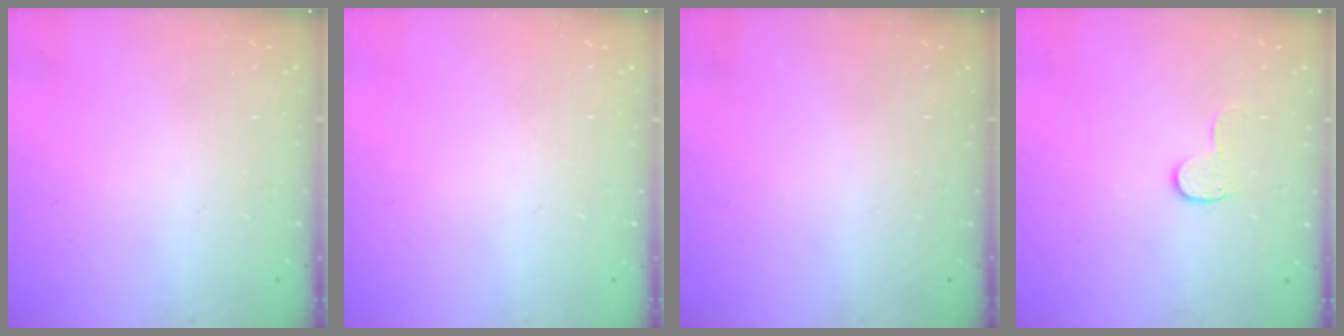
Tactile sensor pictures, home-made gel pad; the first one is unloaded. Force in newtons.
{"total": 0.0}
{"total": 0.0}
{"total": 6.0, "press": 6.0, "slide": 0.6}